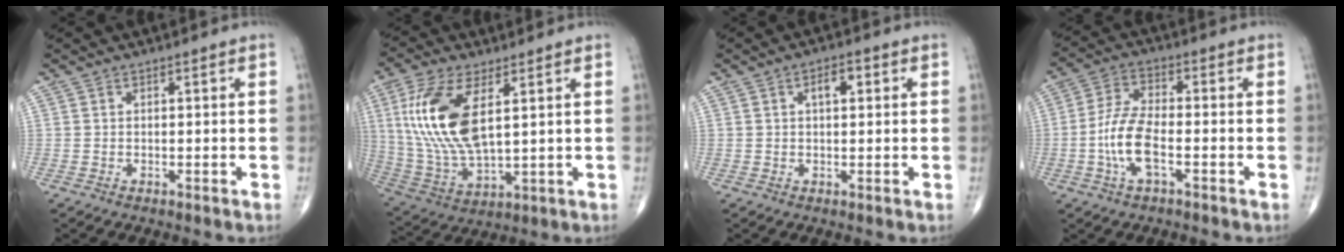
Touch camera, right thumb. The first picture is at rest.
{"total": 16.8, "force": [4.5, 7.4, 14.4], "torque": [-0.309, -0.016, 0.097]}
{"total": 3.4, "force": [1.0, 1.6, 2.8], "torque": [-0.038, 0.005, 0.012]}
{"total": 8.9, "force": [-2.6, 3.4, 7.8], "torque": [-0.167, 0.020, -0.055]}